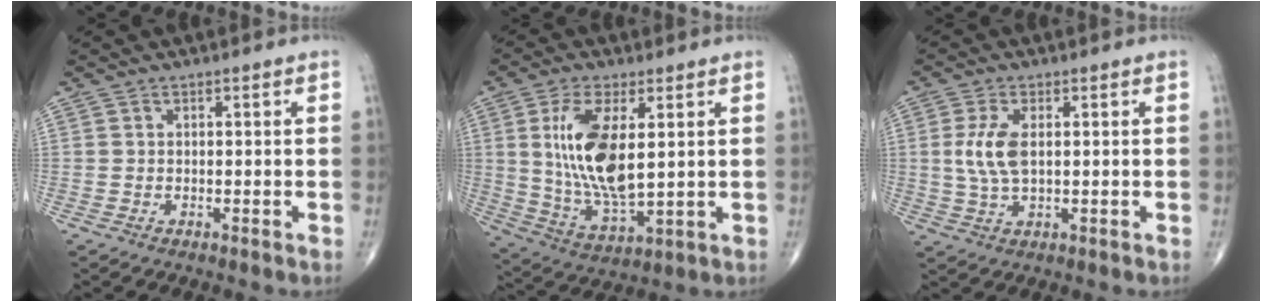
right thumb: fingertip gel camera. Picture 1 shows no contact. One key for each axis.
{"total": 14.9, "fx": 2.8, "fy": 6.1, "fz": 13.3, "tx": -0.260, "ty": -0.025, "tz": 0.064}
{"total": 6.3, "fx": 0.8, "fy": 2.9, "fz": 5.5, "tx": -0.126, "ty": -0.002, "tz": 0.016}